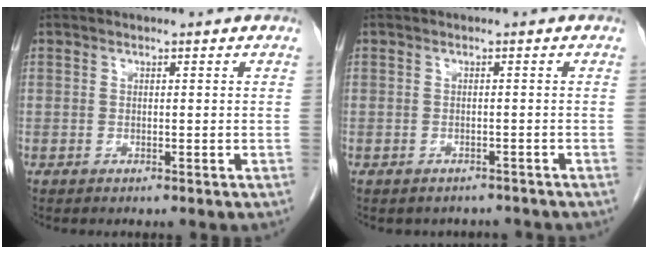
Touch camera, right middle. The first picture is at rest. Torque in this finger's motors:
{"motor_torque": [0.04, -0.03, 0.01, 0.01]}